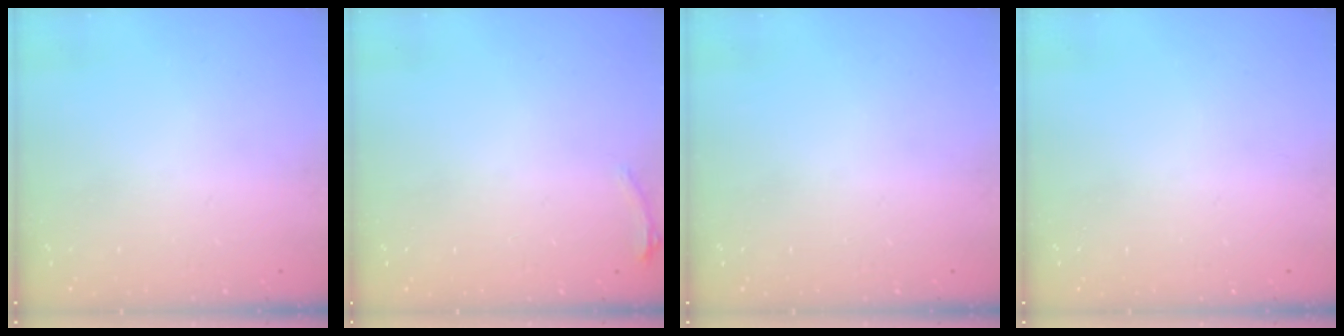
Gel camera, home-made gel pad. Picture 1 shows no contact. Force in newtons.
{"total": 5.0, "press": 4.7, "slide": 1.9}
{"total": 0.0}
{"total": 0.0}